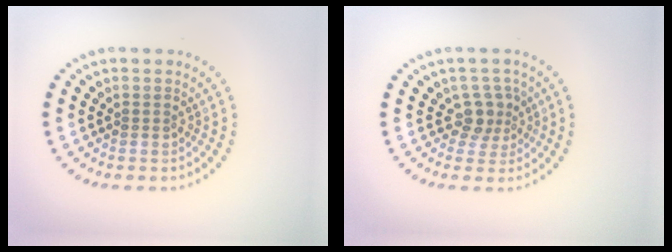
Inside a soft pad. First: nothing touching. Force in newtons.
{"total": 2.3, "press": 1.8, "slide": 1.5}